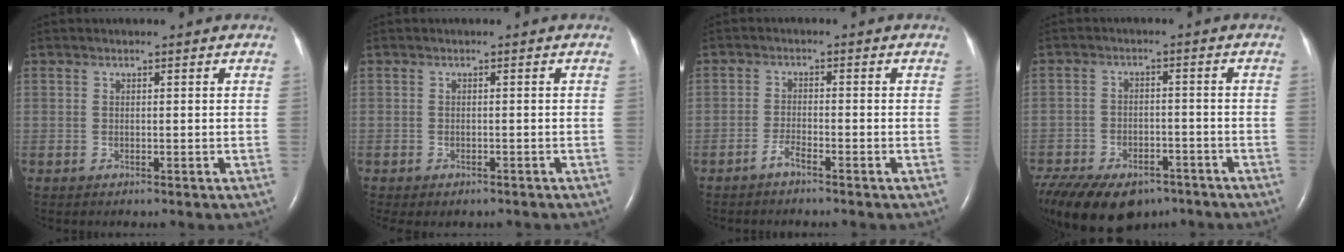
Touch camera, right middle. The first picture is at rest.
{"total": 3.6, "force": [-2.8, 1.7, 1.4], "torque": [-0.015, -0.001, -0.031]}
{"total": 2.0, "force": [-1.6, 0.0, 1.1], "torque": [-0.026, -0.001, -0.033]}
{"total": 18.4, "force": [-13.0, 9.5, 8.8], "torque": [-0.237, -0.022, -0.188]}